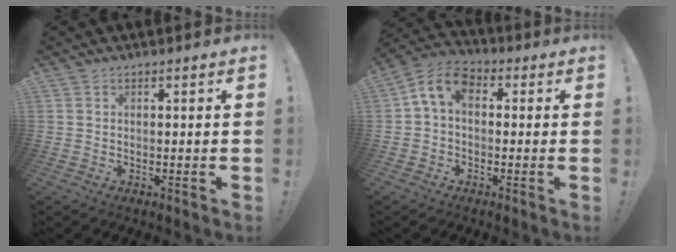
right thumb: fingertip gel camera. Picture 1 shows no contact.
{"total": 8.0, "force": [1.4, 5.1, 6.0], "torque": [-0.127, 0.008, 0.031]}